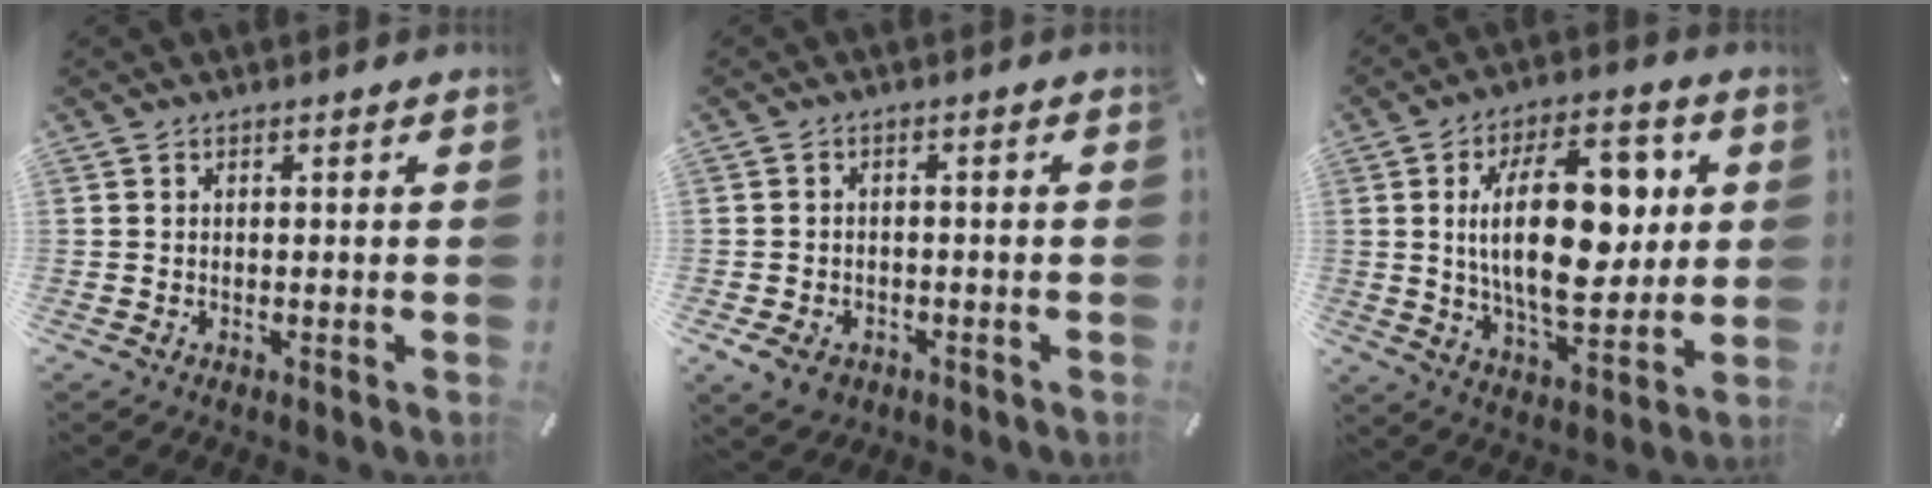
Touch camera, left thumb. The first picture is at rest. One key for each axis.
{"total": 4.5, "fx": -2.5, "fy": 3.3, "fz": 1.7, "tx": -0.038, "ty": 0.012, "tz": -0.048}
{"total": 21.8, "fx": 3.5, "fy": 11.6, "fz": 18.2, "tx": -0.312, "ty": -0.003, "tz": 0.048}